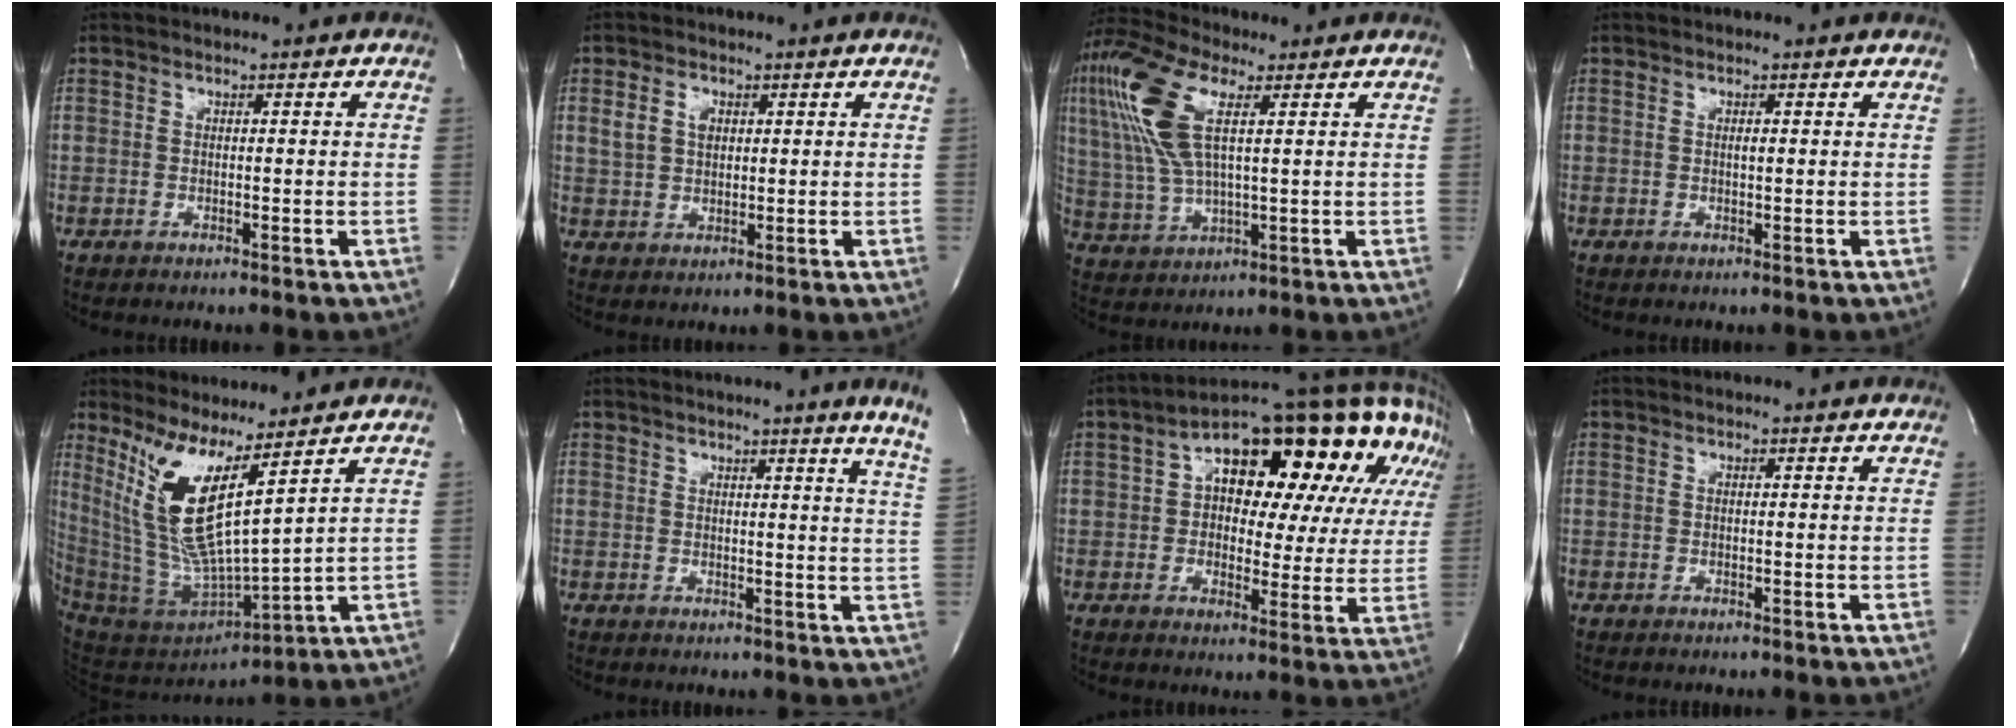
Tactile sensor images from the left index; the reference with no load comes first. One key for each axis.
{"total": 3.8, "fx": 1.5, "fy": 2.5, "fz": 2.4, "tx": -0.054, "ty": 0.012, "tz": 0.033}
{"total": 12.3, "fx": 4.3, "fy": 3.7, "fz": 10.9, "tx": -0.266, "ty": 0.020, "tz": 0.084}
{"total": 0.8, "fx": 0.3, "fy": 0.2, "fz": 0.7, "tx": -0.018, "ty": 0.002, "tz": 0.004}
{"total": 14.3, "fx": 8.1, "fy": 1.0, "fz": 11.8, "tx": -0.262, "ty": -0.022, "tz": 0.165}
{"total": 10.1, "fx": 8.2, "fy": -2.1, "fz": 5.5, "tx": -0.067, "ty": -0.051, "tz": 0.071}
{"total": 23.3, "fx": 8.5, "fy": 9.3, "fz": 19.7, "tx": -0.262, "ty": 0.071, "tz": 0.113}
{"total": 2.2, "fx": 2.0, "fy": 0.5, "fz": 0.6, "tx": -0.016, "ty": 0.007, "tz": 0.013}